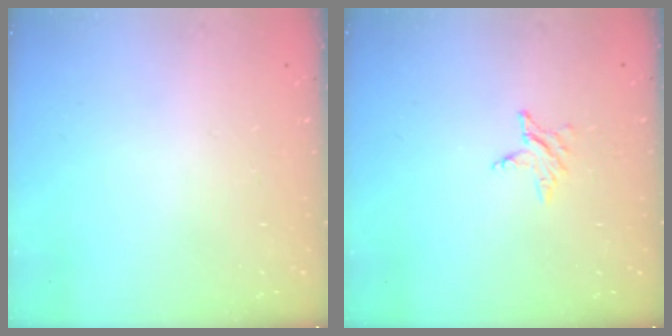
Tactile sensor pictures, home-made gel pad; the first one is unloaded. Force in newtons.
{"total": 2.8, "press": 2.8, "slide": 0.3}